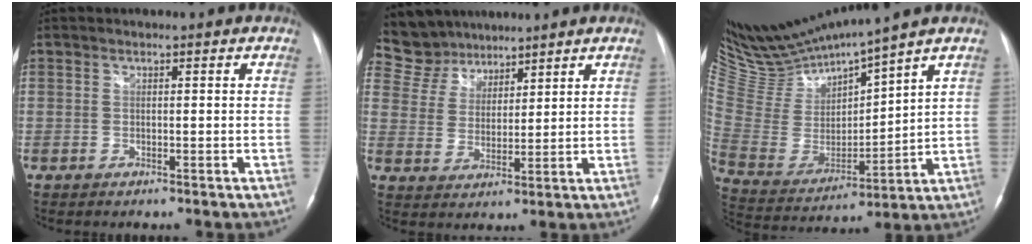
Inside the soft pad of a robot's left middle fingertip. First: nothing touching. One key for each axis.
{"total": 7.7, "fx": 7.0, "fy": 3.2, "fz": -0.2, "tx": -0.005, "ty": 0.017, "tz": 0.145}
{"total": 14.1, "fx": 13.4, "fy": -0.6, "fz": 4.3, "tx": -0.099, "ty": -0.021, "tz": 0.279}